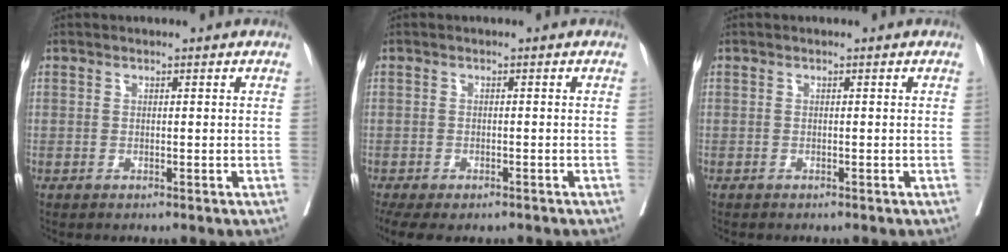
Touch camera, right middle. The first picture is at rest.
{"total": 9.2, "force": [-6.8, 4.1, 4.6], "torque": [-0.098, -0.008, -0.093]}
{"total": 0.8, "force": [-0.8, 0.2, 0.3], "torque": [-0.003, -0.002, -0.012]}